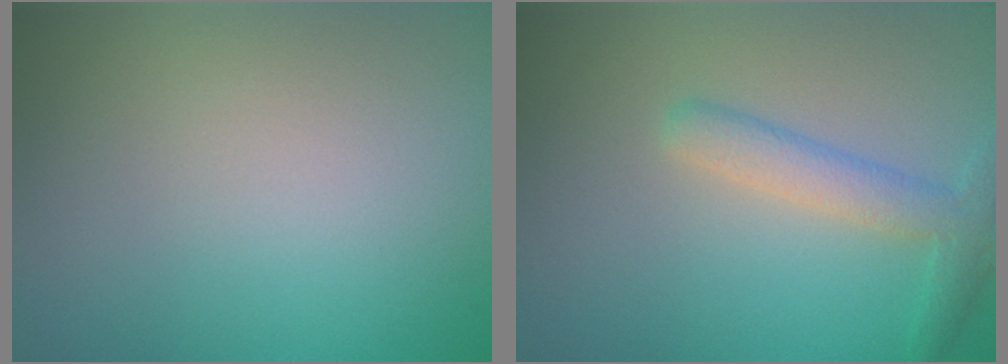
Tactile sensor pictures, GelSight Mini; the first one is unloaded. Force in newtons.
{"total": 2.9, "press": 2.9, "slide": 0.1}